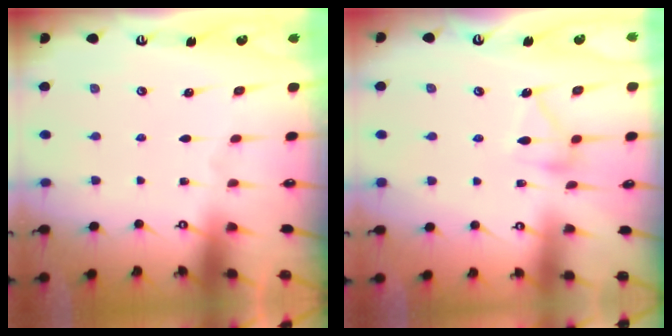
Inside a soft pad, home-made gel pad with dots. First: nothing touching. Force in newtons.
{"total": 11.5, "press": 11.5, "slide": 0.7}